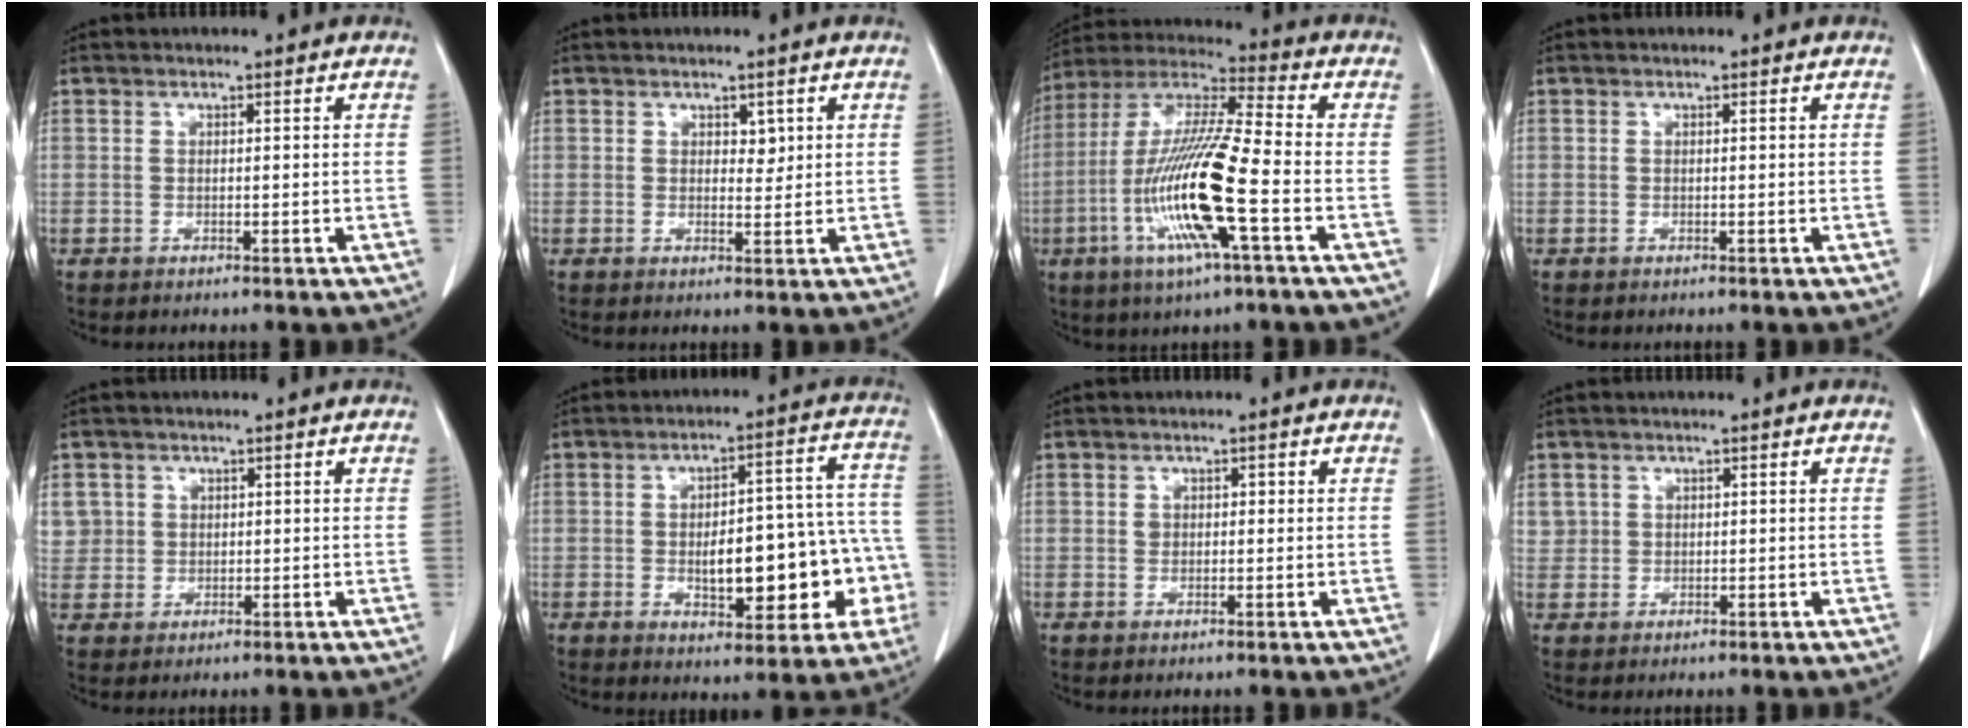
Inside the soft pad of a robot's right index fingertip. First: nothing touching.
{"total": 1.9, "force": [0.9, 1.2, 1.2], "torque": [-0.012, -0.005, 0.013]}
{"total": 17.0, "force": [-5.0, 0.8, 16.3], "torque": [-0.336, -0.013, -0.101]}
{"total": 0.0}
{"total": 4.2, "force": [1.4, 3.9, 0.1], "torque": [0.010, 0.007, 0.031]}
{"total": 14.5, "force": [-3.0, 6.4, 12.6], "torque": [-0.145, 0.041, -0.024]}
{"total": 1.1, "force": [0.2, 1.0, 0.5], "torque": [-0.011, 0.008, 0.004]}
{"total": 2.0, "force": [0.8, 1.8, 0.0], "torque": [0.016, 0.003, 0.009]}